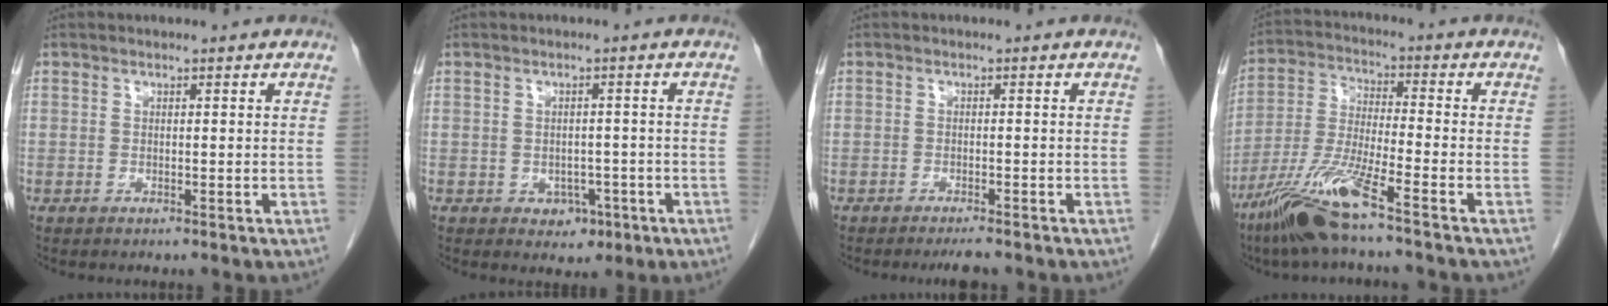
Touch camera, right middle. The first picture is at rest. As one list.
[{"total": 3.2, "force": [-1.3, 2.5, 1.6], "torque": [-0.010, 0.006, -0.008]}, {"total": 2.5, "force": [-2.2, 0.2, 1.3], "torque": [-0.019, -0.004, -0.031]}, {"total": 11.1, "force": [-7.5, 0.0, 8.2], "torque": [-0.178, -0.028, -0.150]}]